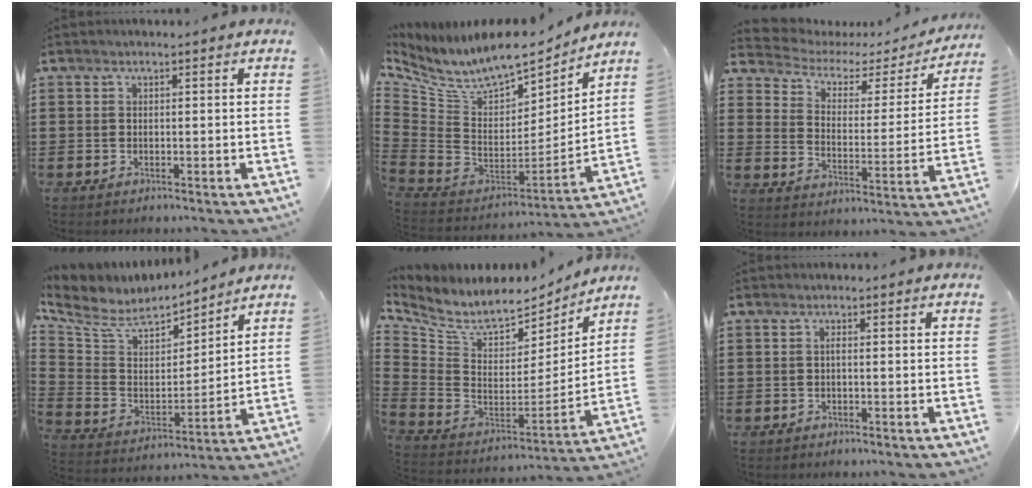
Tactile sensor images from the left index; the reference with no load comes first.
{"total": 10.4, "force": [8.1, 3.4, 5.7], "torque": [-0.139, -0.064, 0.140]}
{"total": 3.7, "force": [2.7, 2.1, 1.4], "torque": [-0.049, -0.016, 0.038]}
{"total": 7.2, "force": [6.0, 3.1, 2.8], "torque": [-0.090, -0.039, 0.102]}
{"total": 7.4, "force": [6.2, 2.6, 2.9], "torque": [-0.095, -0.052, 0.108]}
{"total": 0.7, "force": [-0.1, 0.1, 0.7], "torque": [-0.013, -0.001, -0.002]}